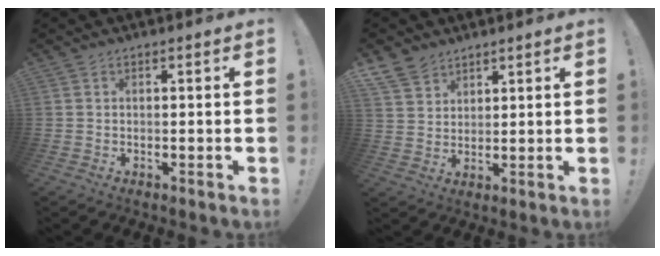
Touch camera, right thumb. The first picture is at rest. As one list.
[{"total": 6.7, "force": [5.2, 4.0, 1.4], "torque": [-0.030, -0.033, 0.103]}]